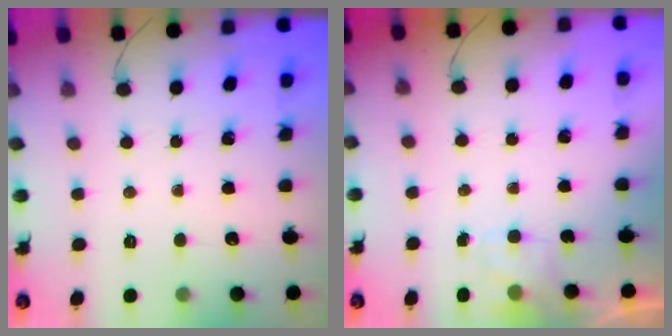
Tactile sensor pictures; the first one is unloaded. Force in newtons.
{"total": 1.4, "press": 0.7, "slide": 1.2}